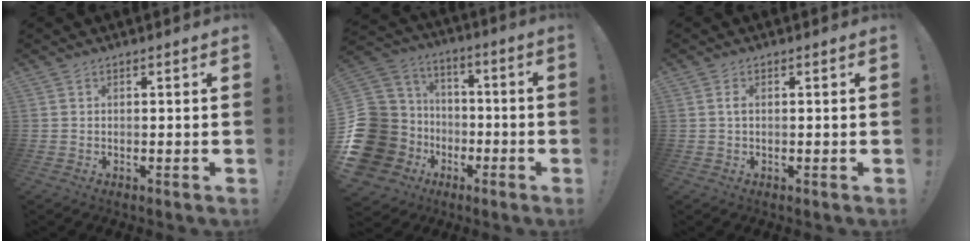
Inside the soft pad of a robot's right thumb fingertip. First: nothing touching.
{"total": 23.9, "force": [-5.5, 19.0, 13.3], "torque": [-0.260, 0.023, -0.035]}
{"total": 1.0, "force": [0.0, 0.5, 0.8], "torque": [-0.018, 0.004, -0.001]}